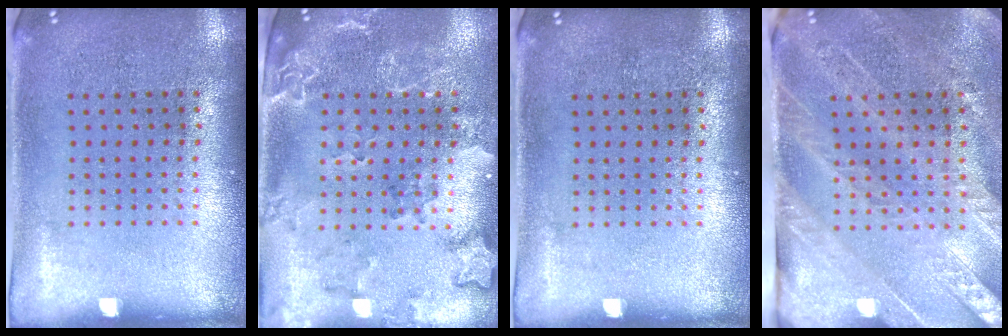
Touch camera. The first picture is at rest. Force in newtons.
{"total": 2.0, "press": 1.9, "slide": 0.7}
{"total": 0.0}
{"total": 3.4, "press": 2.9, "slide": 1.8}